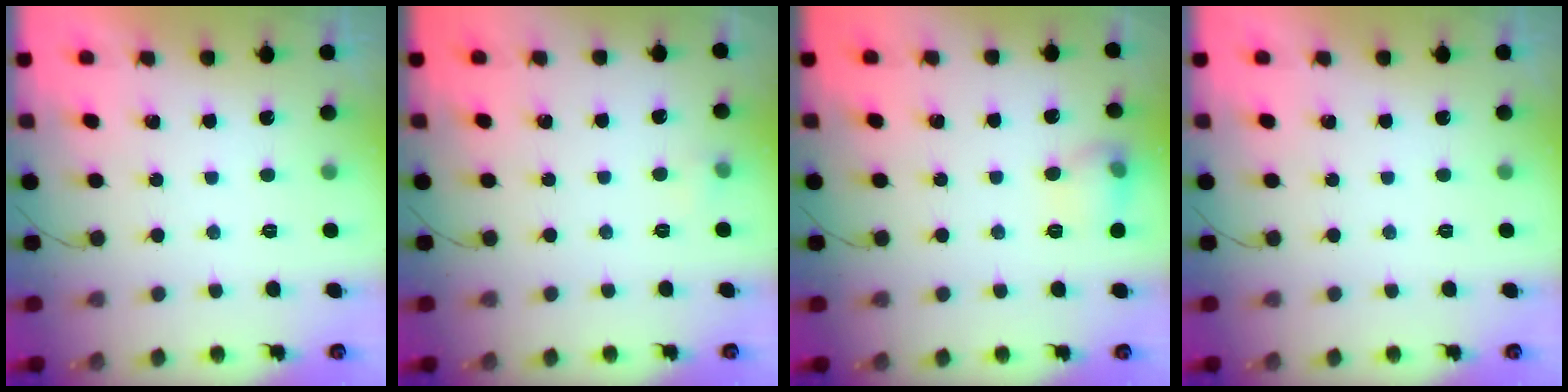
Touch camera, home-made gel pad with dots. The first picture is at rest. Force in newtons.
{"total": 3.4, "press": 3.1, "slide": 1.5}
{"total": 8.3, "press": 8.2, "slide": 1.0}
{"total": 0.0}